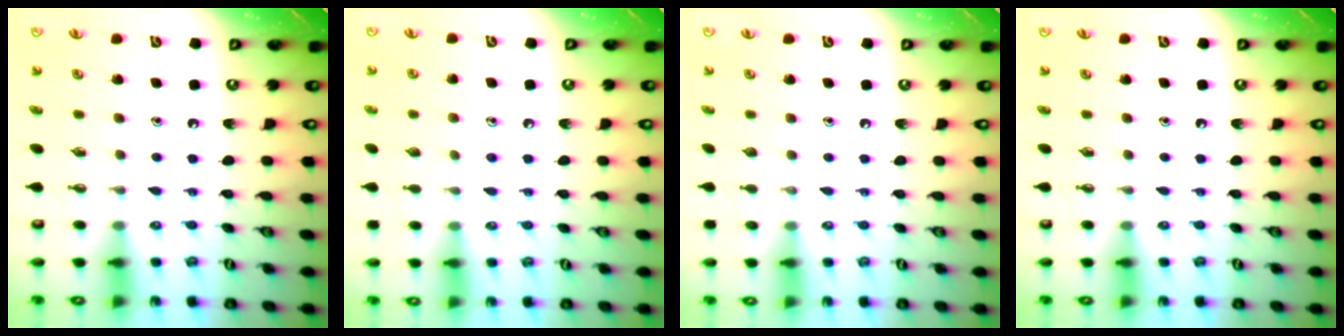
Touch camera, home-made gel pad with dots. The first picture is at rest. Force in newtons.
{"total": 5.3, "press": 5.2, "slide": 0.5}
{"total": 0.0}
{"total": 0.0}